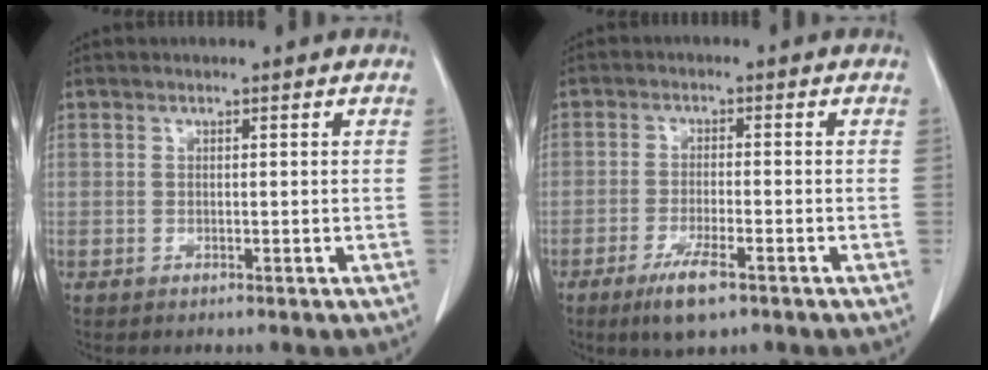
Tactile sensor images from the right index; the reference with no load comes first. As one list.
[{"total": 5.8, "force": [-3.6, 0.9, 4.4], "torque": [-0.089, -0.011, -0.059]}]